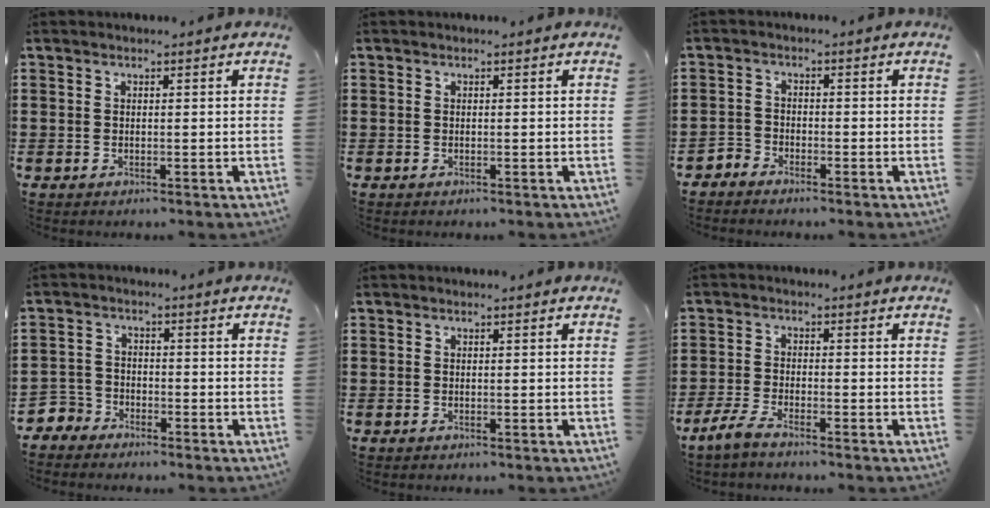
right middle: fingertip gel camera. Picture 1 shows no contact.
{"total": 0.0}
{"total": 2.4, "force": [-2.3, 0.6, -0.2], "torque": [-0.004, -0.001, -0.049]}
{"total": 3.5, "force": [-3.2, 1.5, -0.1], "torque": [-0.030, -0.008, -0.076]}
{"total": 0.0}
{"total": 3.3, "force": [-2.7, 0.6, 1.8], "torque": [-0.060, -0.006, -0.060]}